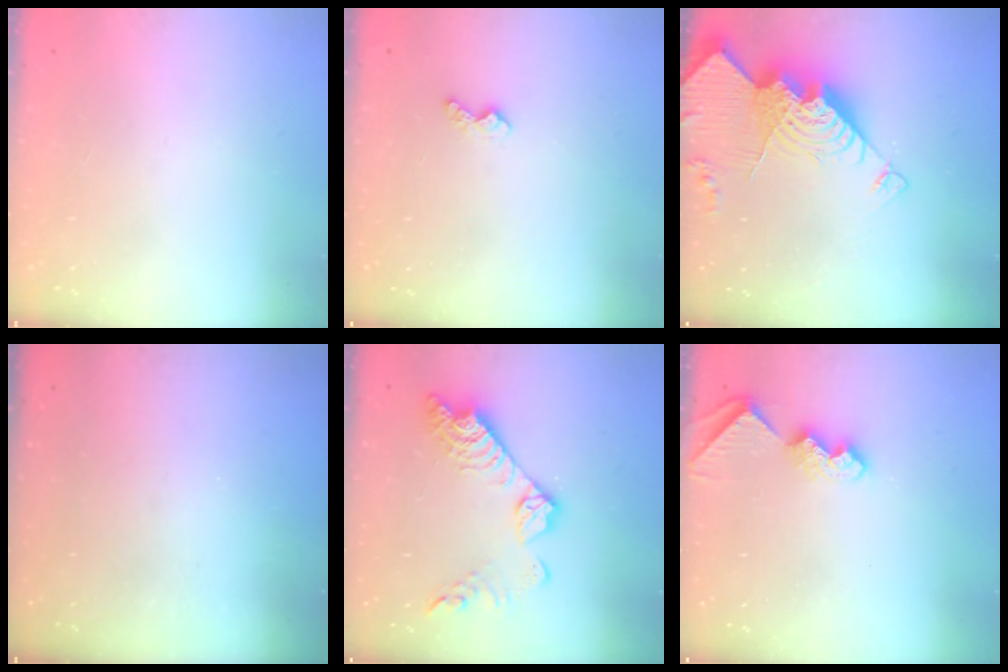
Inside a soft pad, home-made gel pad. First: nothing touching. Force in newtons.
{"total": 4.0, "press": 3.9, "slide": 0.4}
{"total": 20.8, "press": 20.6, "slide": 2.1}
{"total": 0.0}
{"total": 15.3, "press": 15.3, "slide": 0.8}
{"total": 7.9, "press": 7.9, "slide": 0.6}